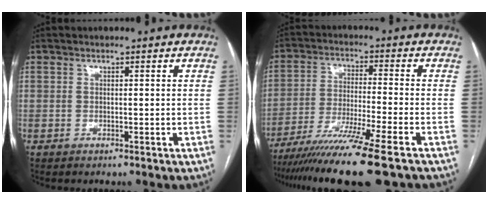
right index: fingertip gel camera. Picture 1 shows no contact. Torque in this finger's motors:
{"motor_torque": [1.06, -1.08, 1.06, 0.21]}